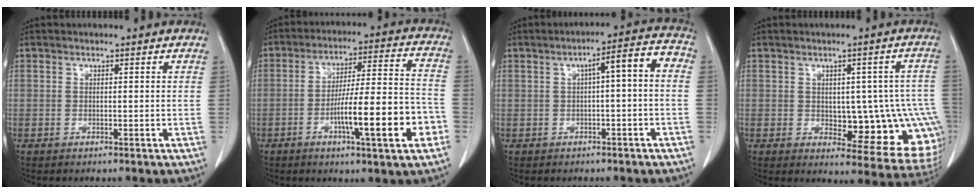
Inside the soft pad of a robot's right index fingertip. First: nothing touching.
{"total": 14.9, "force": [-5.3, 1.3, 13.9], "torque": [-0.223, 0.006, -0.080]}
{"total": 6.0, "force": [0.0, 1.0, 5.9], "torque": [-0.081, 0.029, -0.003]}
{"total": 13.3, "force": [-1.9, 6.3, 11.6], "torque": [-0.094, 0.020, -0.006]}